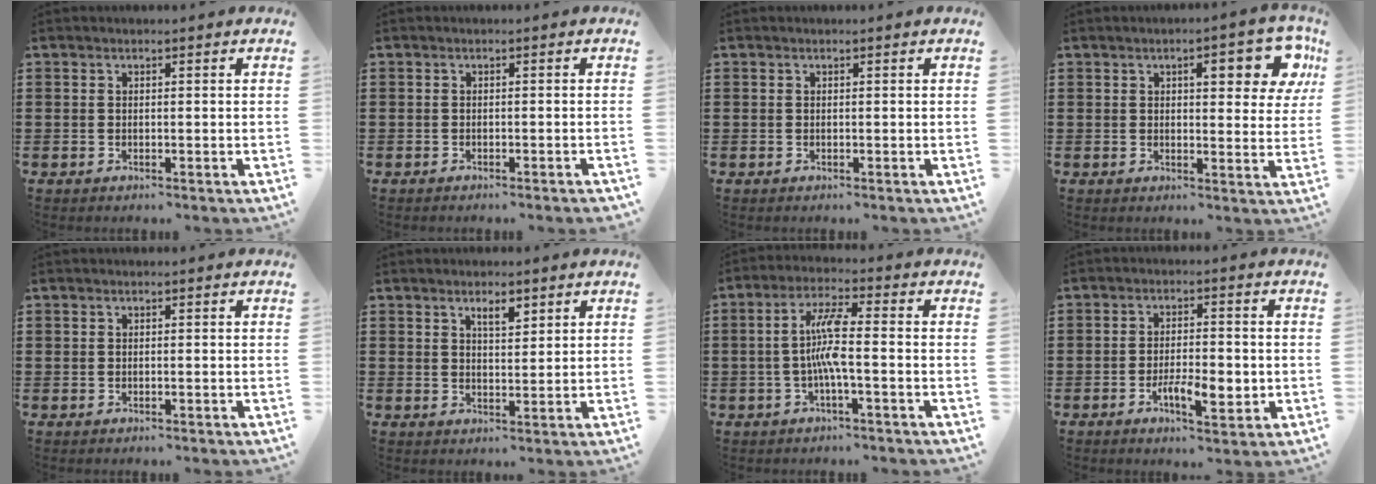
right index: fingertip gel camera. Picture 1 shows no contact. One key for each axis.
{"total": 0.7, "fx": -0.7, "fy": 0.0, "fz": 0.3, "tx": -0.007, "ty": -0.003, "tz": -0.013}
{"total": 0.0}
{"total": 7.8, "fx": 3.4, "fy": 2.6, "fz": 6.6, "tx": -0.086, "ty": -0.004, "tz": 0.048}
{"total": 0.0}
{"total": 2.8, "fx": 1.9, "fy": 0.9, "fz": 1.8, "tx": -0.023, "ty": -0.002, "tz": 0.029}
{"total": 6.9, "fx": -1.0, "fy": 1.0, "fz": 6.7, "tx": -0.142, "ty": -0.004, "tz": -0.029}
{"total": 6.0, "fx": -1.9, "fy": 2.1, "fz": 5.3, "tx": -0.091, "ty": 0.006, "tz": -0.032}